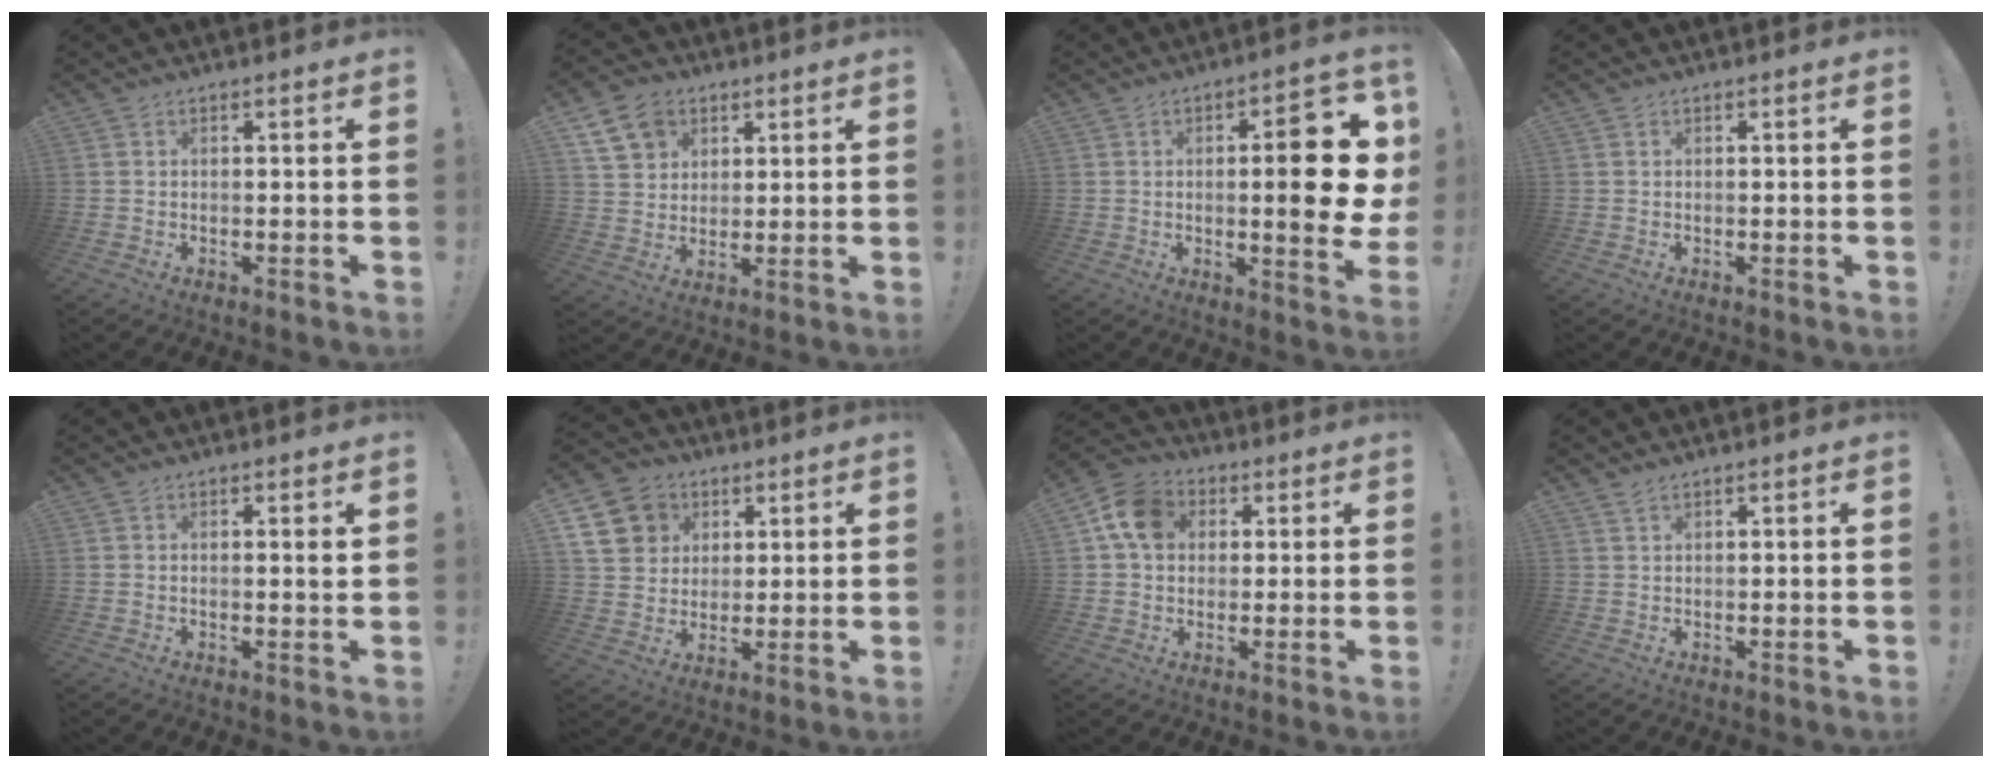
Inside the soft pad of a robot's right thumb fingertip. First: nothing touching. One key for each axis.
{"total": 10.8, "fx": 5.5, "fy": 8.3, "fz": 4.3, "tx": -0.074, "ty": -0.017, "tz": 0.112}
{"total": 15.3, "fx": 1.2, "fy": 3.8, "fz": 14.8, "tx": -0.190, "ty": -0.013, "tz": 0.010}
{"total": 0.0}
{"total": 1.6, "fx": 0.8, "fy": -0.1, "fz": 1.4, "tx": -0.012, "ty": -0.007, "tz": 0.009}
{"total": 13.5, "fx": 4.7, "fy": 11.6, "fz": 4.9, "tx": -0.064, "ty": -0.015, "tz": 0.102}
{"total": 11.6, "fx": 3.3, "fy": 9.2, "fz": 6.3, "tx": -0.103, "ty": 0.011, "tz": 0.070}
{"total": 1.5, "fx": 1.2, "fy": 0.4, "fz": 0.6, "tx": -0.010, "ty": -0.003, "tz": 0.023}